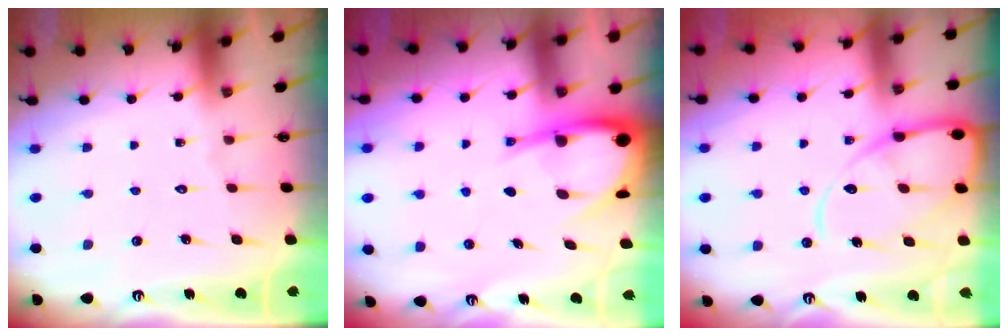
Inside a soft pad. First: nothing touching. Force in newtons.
{"total": 10.7, "press": 10.7, "slide": 1.3}
{"total": 12.5, "press": 12.4, "slide": 1.2}